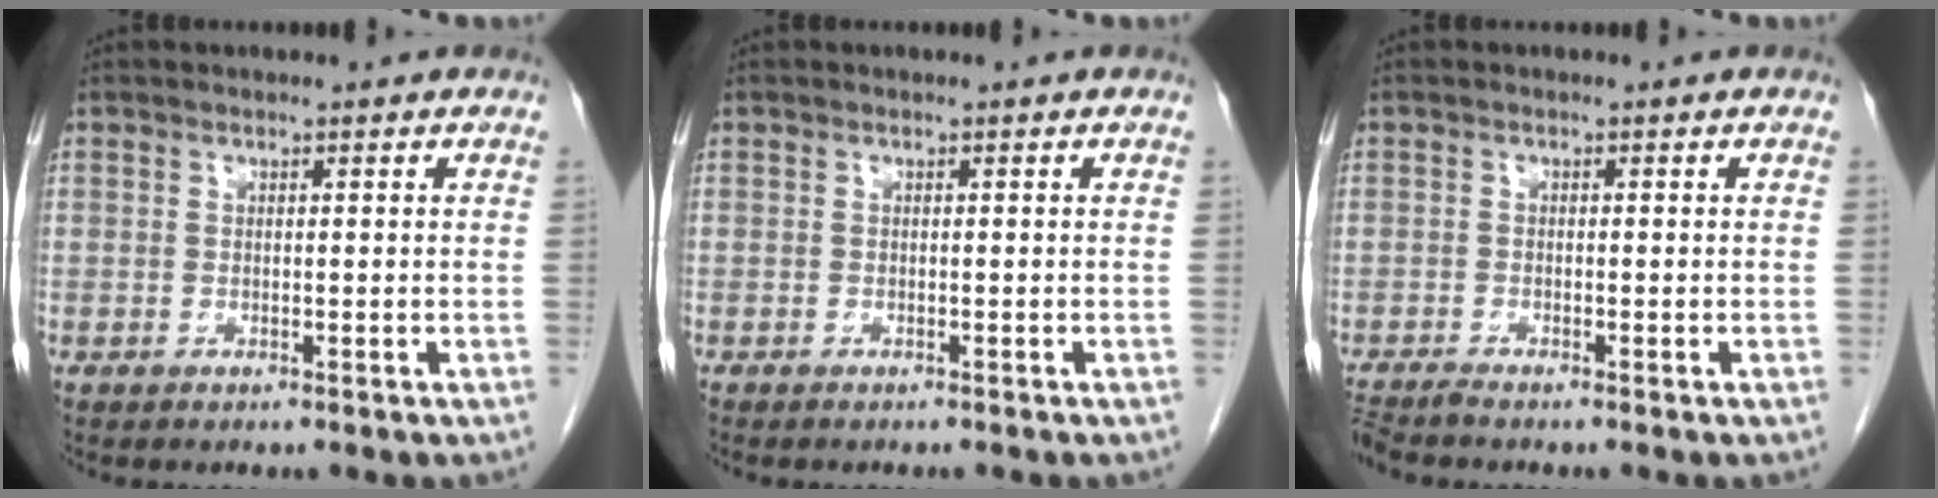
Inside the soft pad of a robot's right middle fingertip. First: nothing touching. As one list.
[{"total": 1.6, "force": [-1.5, 0.2, 0.7], "torque": [-0.012, -0.003, -0.018]}, {"total": 2.2, "force": [-2.0, -0.5, 0.8], "torque": [-0.019, -0.007, -0.041]}]